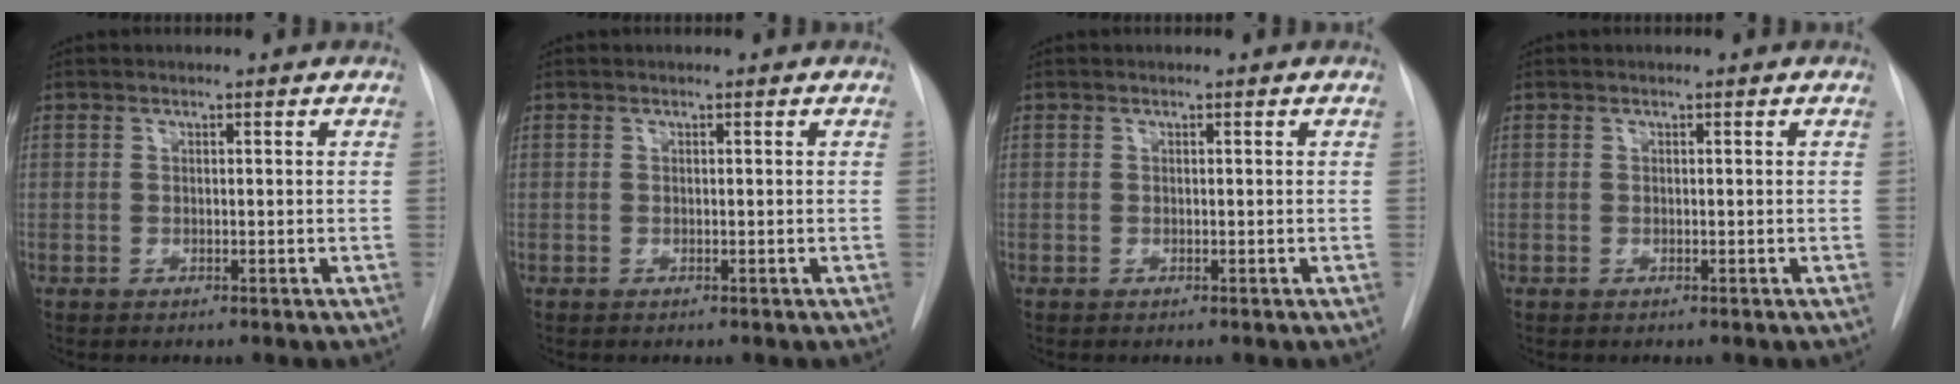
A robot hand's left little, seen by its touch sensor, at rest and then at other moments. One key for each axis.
{"total": 0.0}
{"total": 0.0}
{"total": 0.0}